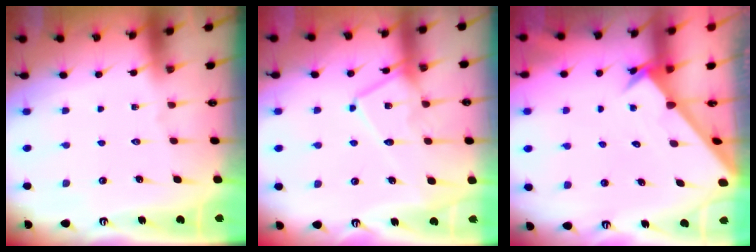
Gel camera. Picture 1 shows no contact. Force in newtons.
{"total": 14.3, "press": 14.3, "slide": 1.3}
{"total": 2.5, "press": 2.5, "slide": 0.2}